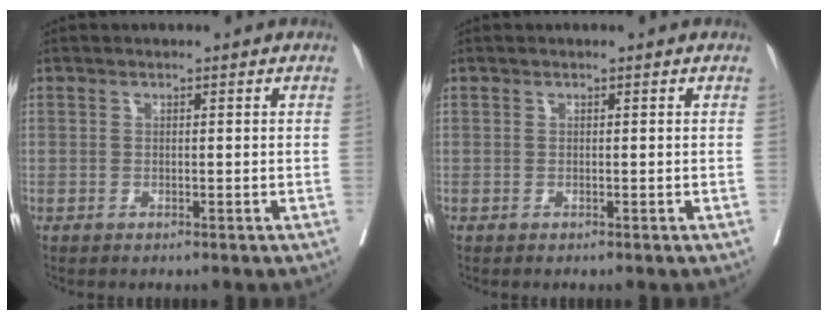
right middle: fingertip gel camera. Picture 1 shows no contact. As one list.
[{"total": 0.0}]